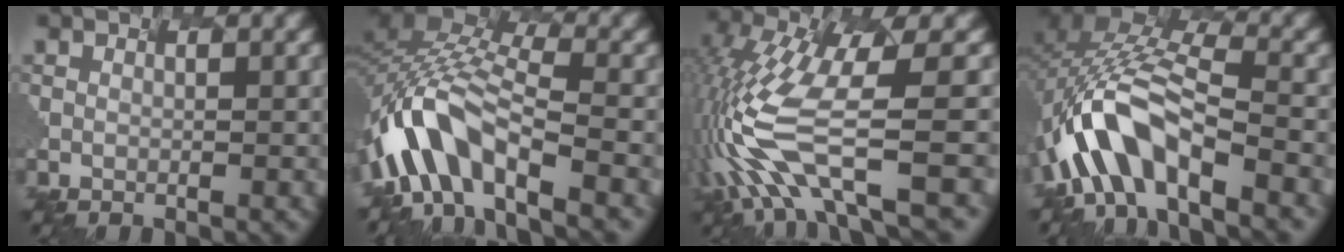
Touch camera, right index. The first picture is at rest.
{"total": 9.8, "force": [-6.6, 3.0, 6.5], "torque": [-0.150, -0.002, -0.089]}
{"total": 10.2, "force": [-4.0, 2.4, 9.0], "torque": [-0.219, -0.009, -0.036]}
{"total": 9.5, "force": [-5.9, 3.2, 6.7], "torque": [-0.166, -0.003, -0.071]}